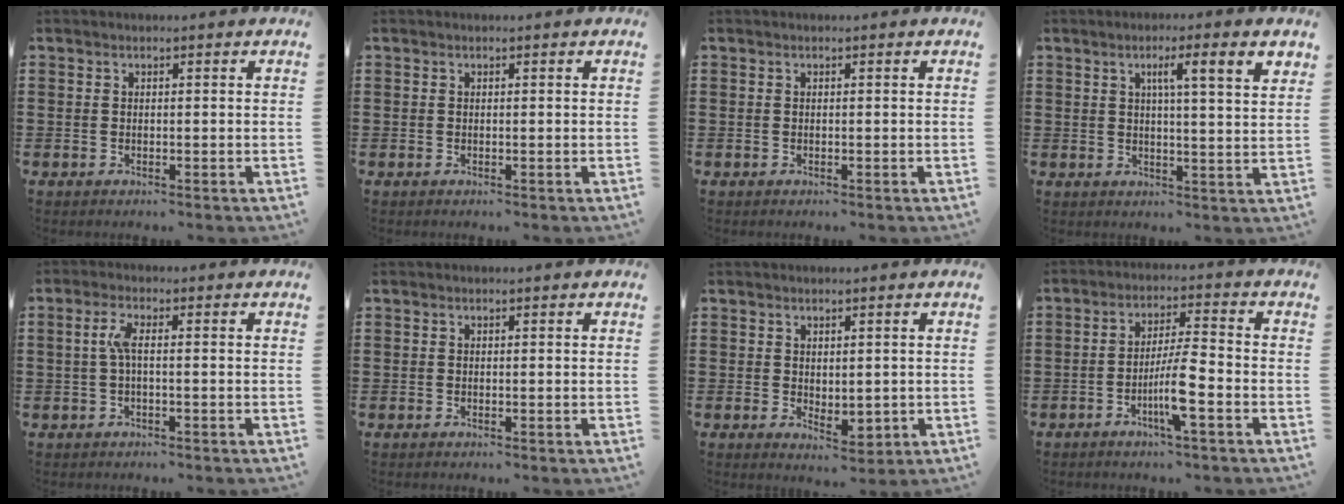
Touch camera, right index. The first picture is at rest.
{"total": 0.0}
{"total": 0.0}
{"total": 4.7, "force": [2.1, 0.2, 4.2], "torque": [-0.081, -0.003, 0.029]}
{"total": 3.4, "force": [-0.2, 0.7, 3.3], "torque": [-0.077, -0.001, -0.010]}
{"total": 0.0}
{"total": 2.1, "force": [1.1, 1.4, 1.1], "torque": [-0.024, 0.003, 0.022]}
{"total": 6.4, "force": [-2.7, 0.4, 5.8], "torque": [-0.109, -0.007, -0.052]}